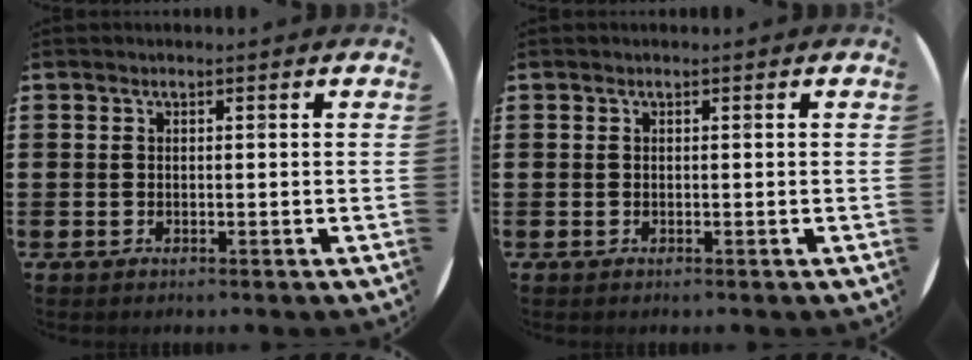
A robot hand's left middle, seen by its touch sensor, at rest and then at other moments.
{"total": 0.0}